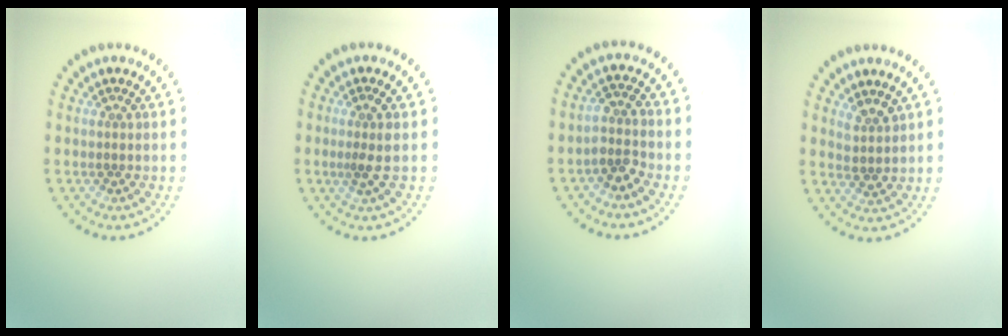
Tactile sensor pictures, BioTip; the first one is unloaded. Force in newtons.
{"total": 1.4, "press": 1.0, "slide": 0.9}
{"total": 2.2, "press": 1.8, "slide": 1.2}
{"total": 1.5, "press": 1.3, "slide": 0.9}